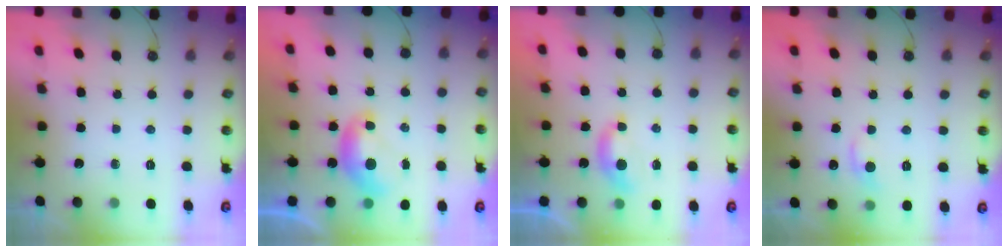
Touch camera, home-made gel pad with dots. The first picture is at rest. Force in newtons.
{"total": 0.0}
{"total": 1.7, "press": 1.6, "slide": 0.6}
{"total": 0.8, "press": 0.1, "slide": 0.8}